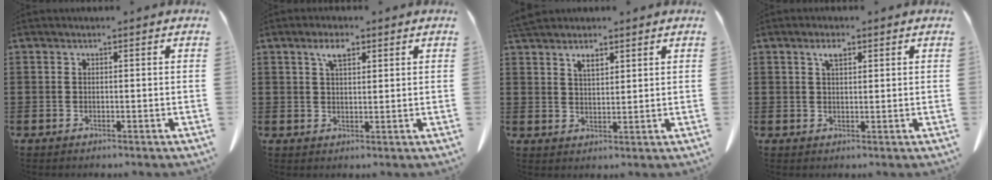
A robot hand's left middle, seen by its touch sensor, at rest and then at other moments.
{"total": 3.6, "force": [2.2, 1.4, 2.6], "torque": [-0.049, 0.002, 0.036]}
{"total": 3.0, "force": [2.5, 0.9, 1.5], "torque": [-0.034, 0.002, 0.046]}
{"total": 2.5, "force": [1.4, 0.9, 1.8], "torque": [-0.032, 0.000, 0.024]}